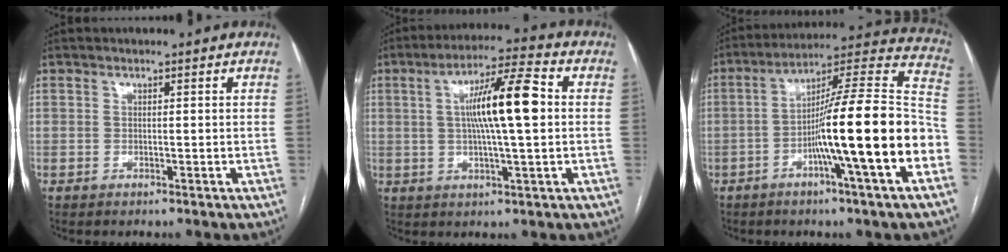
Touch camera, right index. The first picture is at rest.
{"total": 11.5, "force": [1.3, 0.9, 11.4], "torque": [-0.200, 0.015, 0.019]}
{"total": 20.4, "force": [-6.1, -0.4, 19.5], "torque": [-0.270, 0.011, -0.102]}